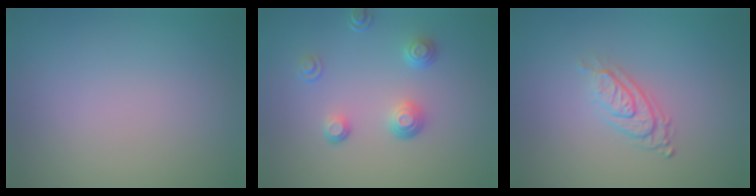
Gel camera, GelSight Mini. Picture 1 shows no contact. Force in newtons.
{"total": 2.6, "press": 1.7, "slide": 2.0}
{"total": 2.9, "press": 2.0, "slide": 2.0}